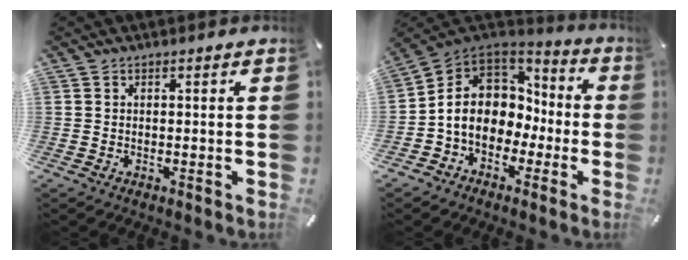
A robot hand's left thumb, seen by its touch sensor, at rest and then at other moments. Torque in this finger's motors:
{"motor_torque": [0.59, 2.37, 1.35, 0.57, 0.59]}